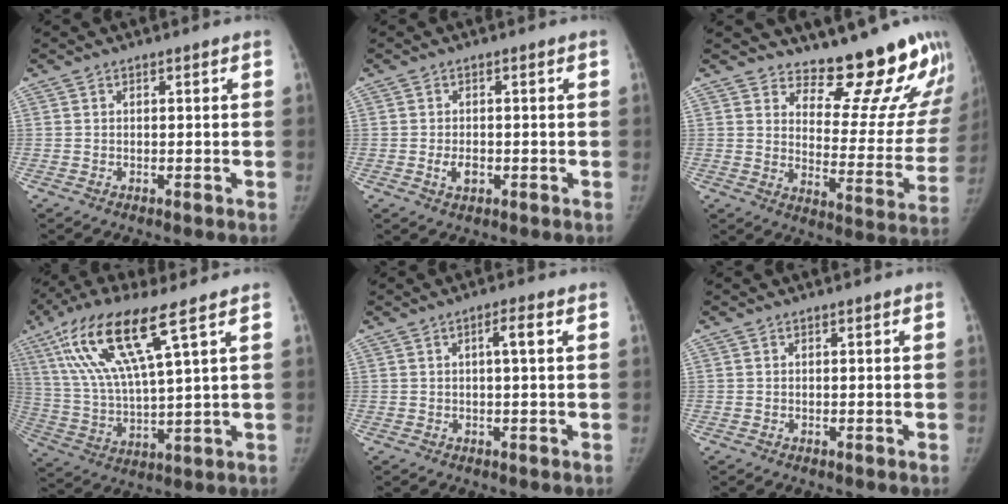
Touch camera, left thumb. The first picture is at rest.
{"total": 2.8, "force": [-0.8, 1.8, 2.0], "torque": [-0.031, 0.001, -0.010]}
{"total": 17.9, "force": [16.1, 4.9, 6.3], "torque": [-0.026, -0.166, 0.202]}
{"total": 16.8, "force": [8.2, 2.9, 14.3], "torque": [-0.306, -0.020, 0.165]}
{"total": 2.7, "force": [0.6, 0.2, 2.6], "torque": [-0.048, 0.008, 0.010]}
{"total": 0.0}